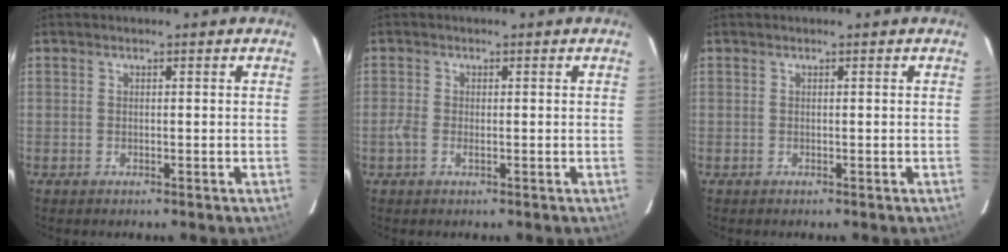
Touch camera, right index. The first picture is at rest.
{"total": 2.3, "force": [-0.7, 1.1, 1.9], "torque": [-0.042, -0.003, -0.015]}
{"total": 0.0}